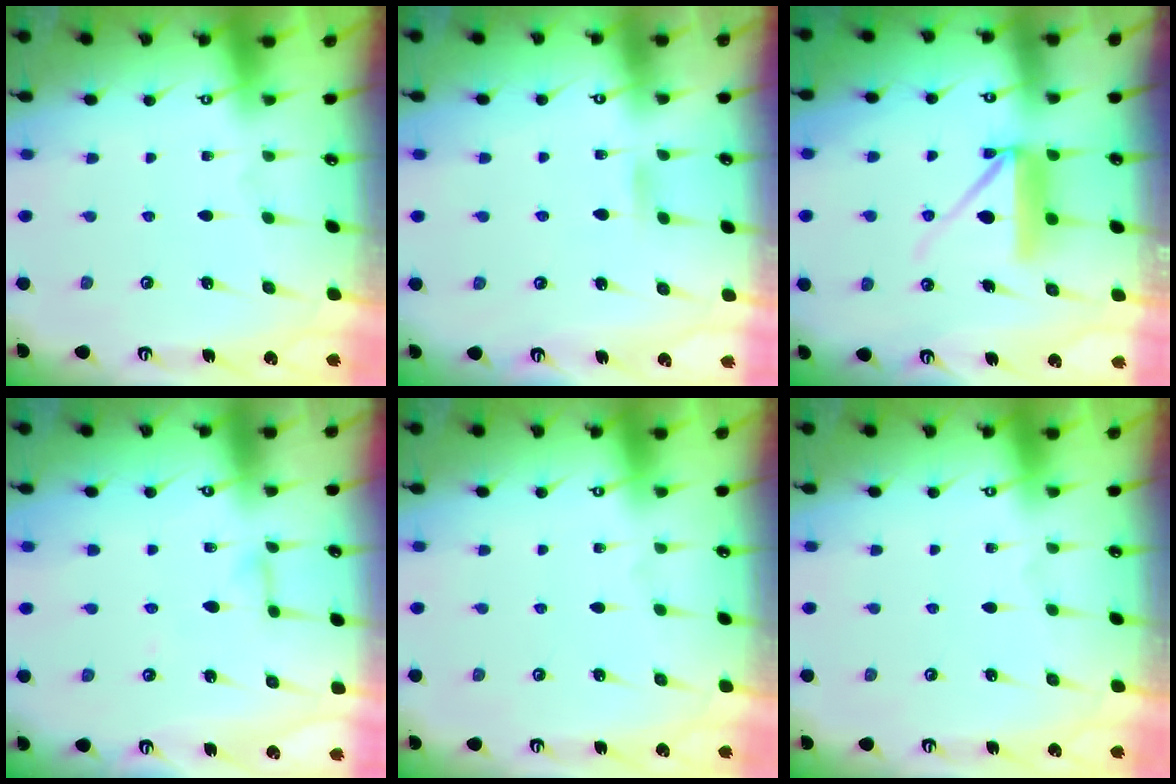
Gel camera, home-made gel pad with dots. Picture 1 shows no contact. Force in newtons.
{"total": 4.4, "press": 4.4, "slide": 0.6}
{"total": 9.2, "press": 9.2, "slide": 1.0}
{"total": 3.6, "press": 3.6, "slide": 0.3}
{"total": 0.0}
{"total": 0.0}